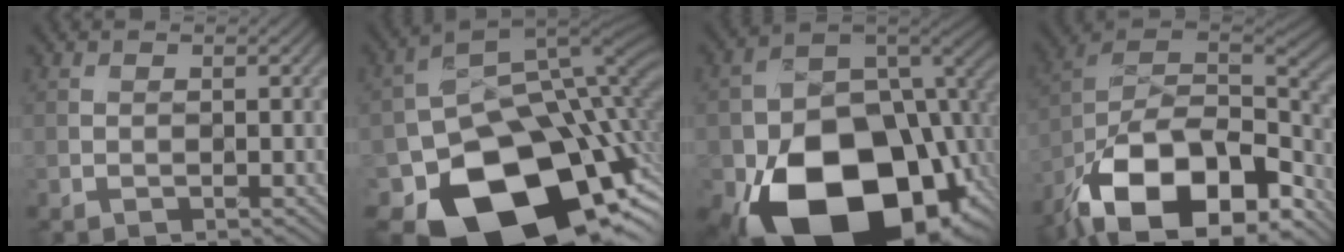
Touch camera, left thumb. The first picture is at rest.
{"total": 18.1, "force": [-7.0, 12.0, 11.6], "torque": [-0.177, -0.044, -0.102]}
{"total": 20.9, "force": [-8.0, 13.9, 13.4], "torque": [-0.252, -0.060, -0.106]}
{"total": 18.3, "force": [-11.5, 9.0, 11.1], "torque": [-0.235, -0.030, -0.193]}